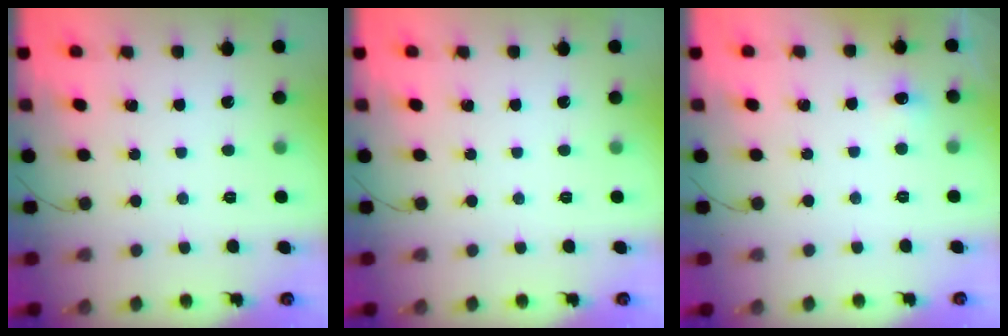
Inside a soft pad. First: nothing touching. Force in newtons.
{"total": 0.0}
{"total": 4.3, "press": 4.1, "slide": 1.3}